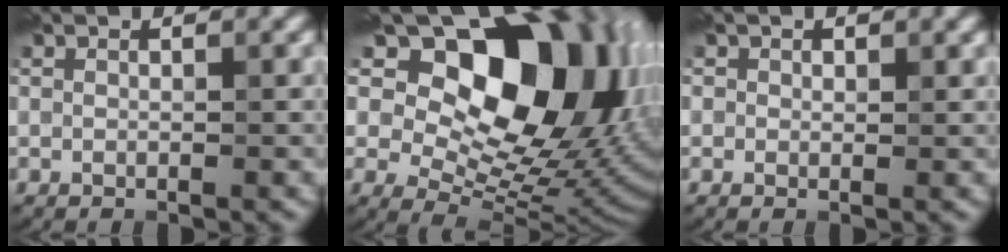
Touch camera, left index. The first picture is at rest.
{"total": 18.0, "force": [7.0, 11.2, 12.3], "torque": [-0.151, 0.021, 0.121]}
{"total": 0.8, "force": [0.5, 0.6, 0.0], "torque": [0.002, -0.005, -0.001]}